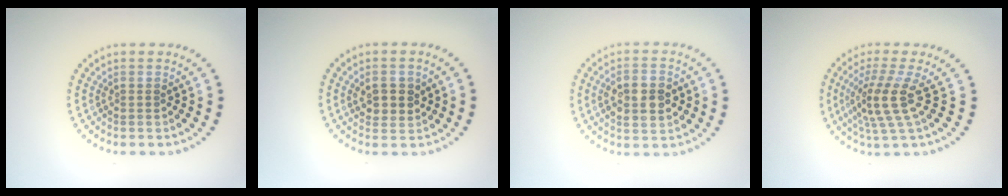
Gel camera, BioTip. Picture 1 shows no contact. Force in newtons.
{"total": 2.6, "press": 2.5, "slide": 0.7}
{"total": 4.2, "press": 4.2, "slide": 0.4}
{"total": 3.9, "press": 2.9, "slide": 2.7}